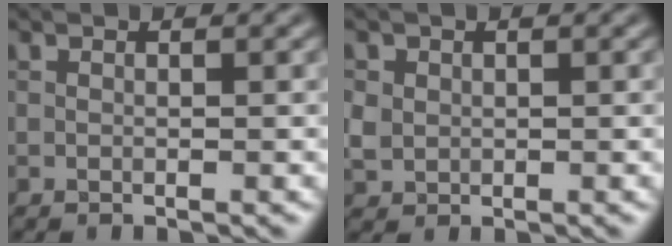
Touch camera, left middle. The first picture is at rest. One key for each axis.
{"total": 1.7, "fx": 0.3, "fy": 1.6, "fz": 0.6, "tx": -0.013, "ty": -0.001, "tz": 0.006}